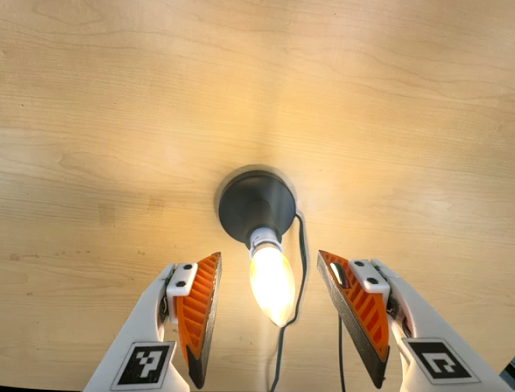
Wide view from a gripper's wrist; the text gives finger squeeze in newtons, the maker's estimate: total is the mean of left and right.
{"total": 0.0}